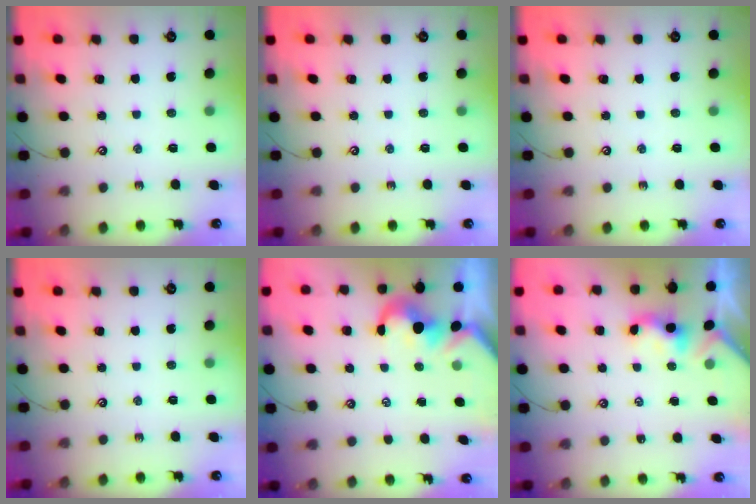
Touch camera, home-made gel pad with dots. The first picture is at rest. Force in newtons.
{"total": 0.0}
{"total": 0.0}
{"total": 0.0}
{"total": 1.4, "press": 1.1, "slide": 0.9}
{"total": 0.6, "press": 0.4, "slide": 0.3}